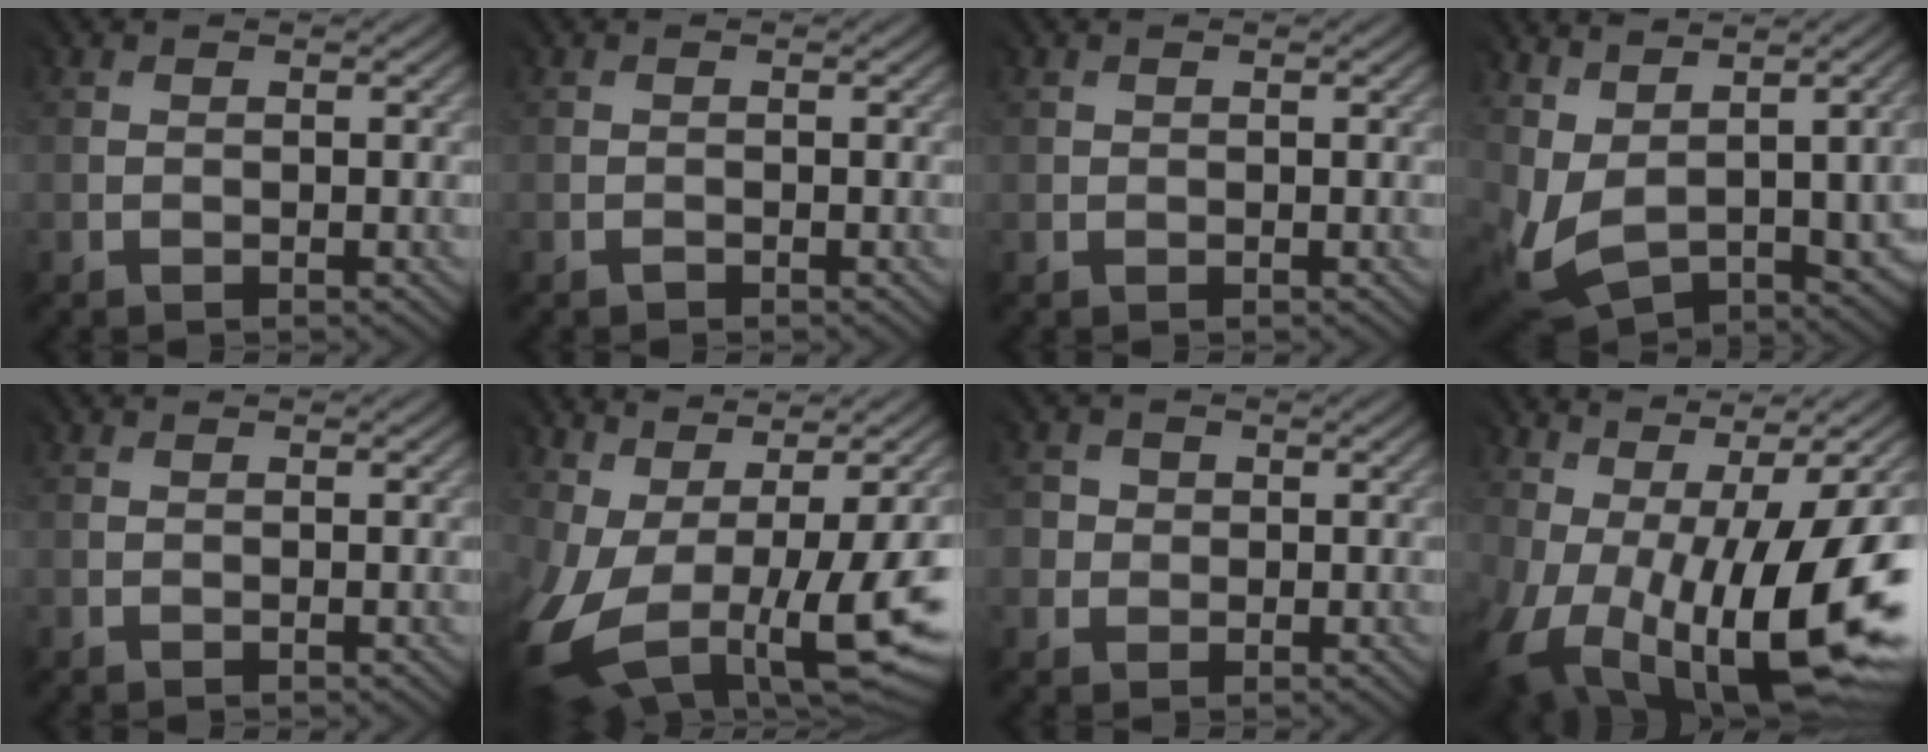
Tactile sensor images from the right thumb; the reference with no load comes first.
{"total": 0.6, "force": [-0.5, -0.1, -0.3], "torque": [0.007, -0.001, -0.009]}
{"total": 0.6, "force": [0.3, 0.5, 0.0], "torque": [0.009, 0.001, 0.005]}
{"total": 6.8, "force": [2.9, 3.6, 5.0], "torque": [-0.145, -0.019, 0.077]}
{"total": 0.0}
{"total": 13.7, "force": [-2.5, 7.0, 11.5], "torque": [-0.259, -0.066, 0.005]}
{"total": 2.6, "force": [0.4, 2.4, -0.8], "torque": [0.000, 0.002, 0.003]}
{"total": 16.0, "force": [-3.6, 8.0, 13.5], "torque": [-0.246, -0.060, -0.026]}